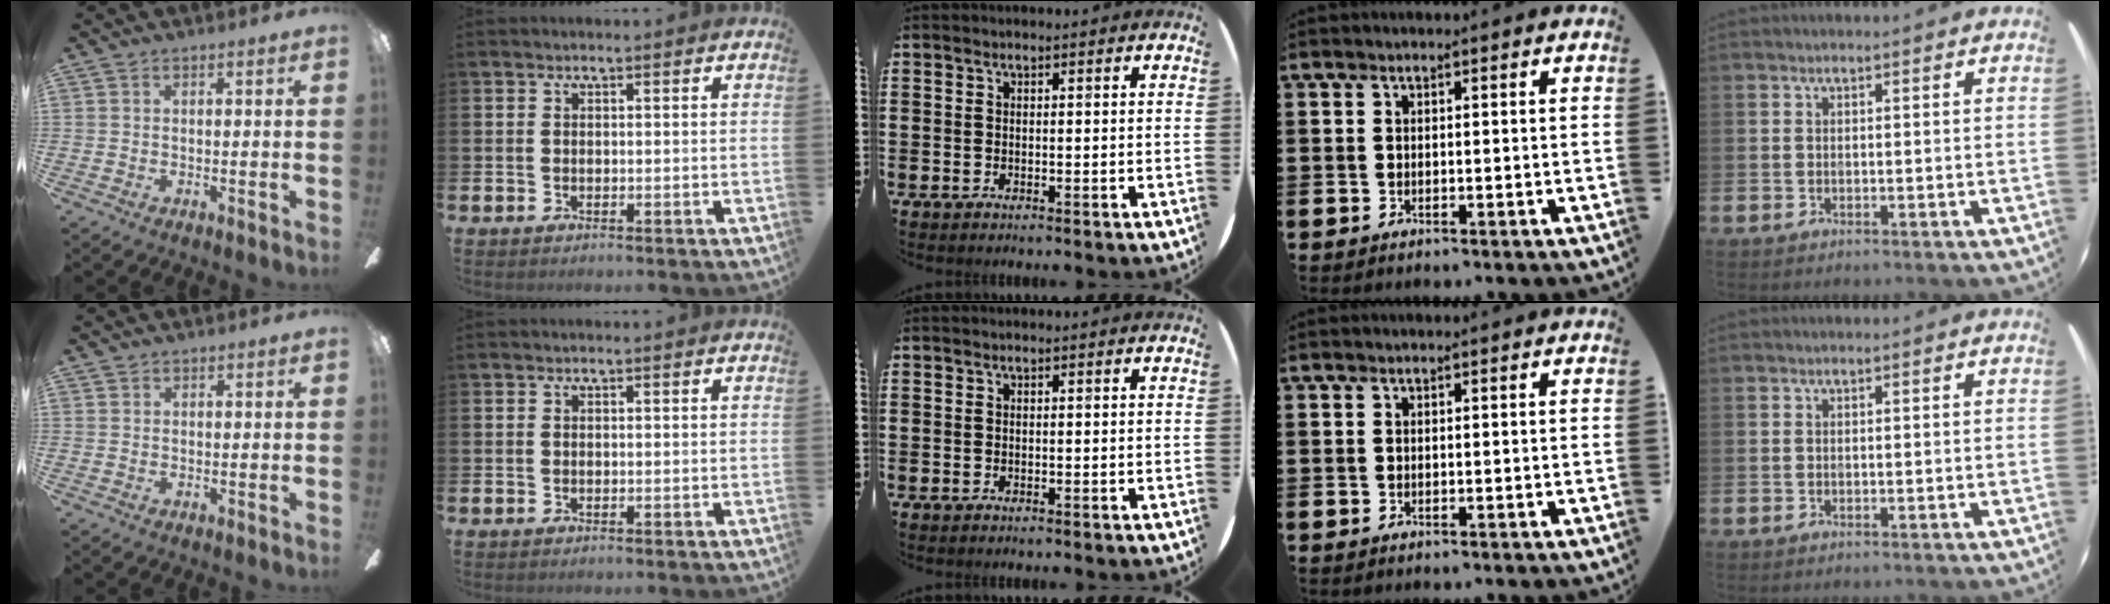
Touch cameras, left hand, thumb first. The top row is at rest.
{"thumb": {"total": 0.6, "force": [0.5, 0.3, -0.1], "torque": [0.003, 0.002, 0.008]}}